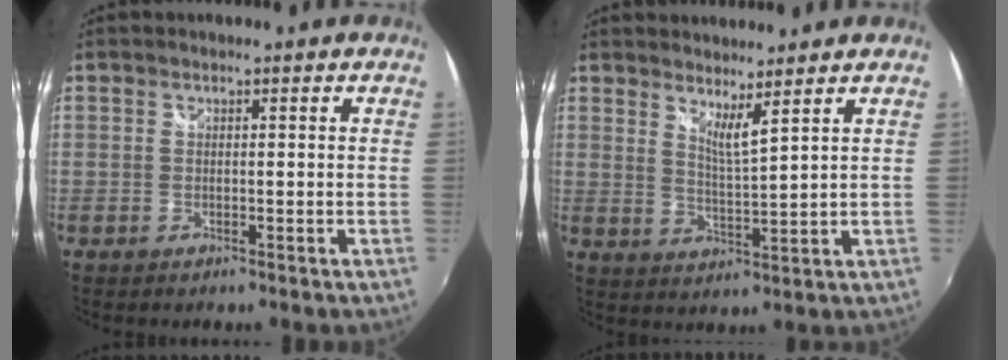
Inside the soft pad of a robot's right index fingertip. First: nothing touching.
{"total": 4.7, "force": [4.0, -0.3, 2.5], "torque": [-0.040, -0.010, 0.058]}